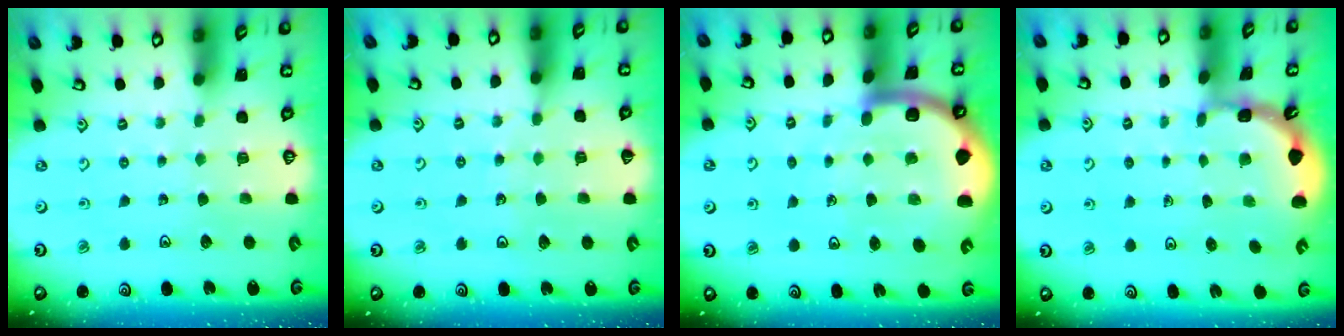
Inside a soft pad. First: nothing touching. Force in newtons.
{"total": 5.0, "press": 4.9, "slide": 0.7}
{"total": 10.2, "press": 10.2, "slide": 1.2}
{"total": 1.5, "press": 1.5, "slide": 0.1}